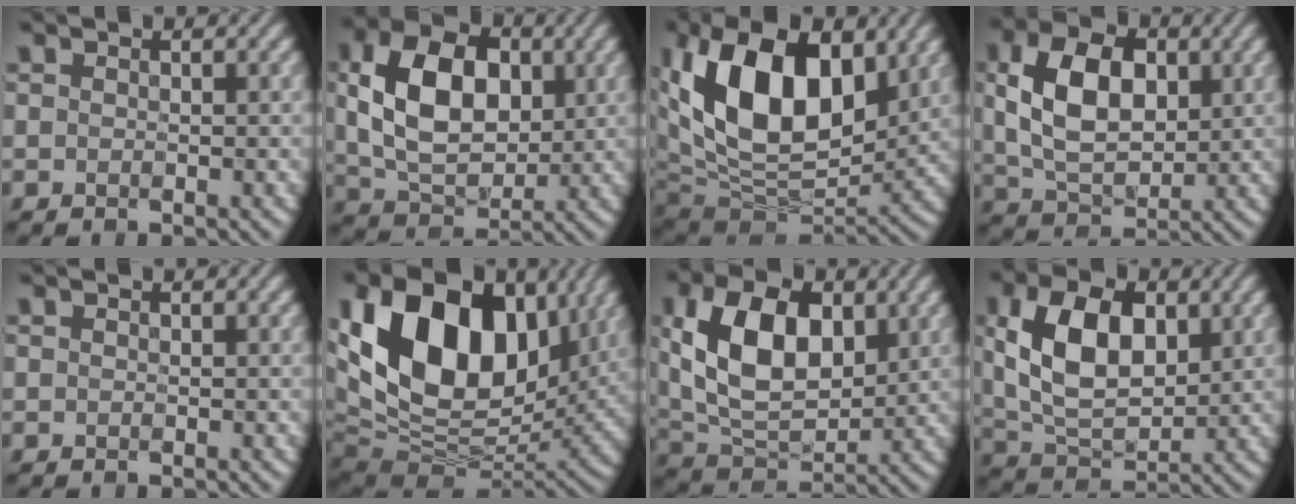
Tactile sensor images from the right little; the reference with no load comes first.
{"total": 9.4, "force": [1.1, 6.3, 7.0], "torque": [-0.142, 0.005, 0.016]}
{"total": 14.9, "force": [3.7, 8.9, 11.3], "torque": [-0.204, 0.007, 0.062]}
{"total": 8.2, "force": [1.0, 5.2, 6.3], "torque": [-0.129, 0.007, 0.017]}
{"total": 0.0}
{"total": 17.7, "force": [4.3, 11.8, 12.5], "torque": [-0.241, 0.015, 0.068]}
{"total": 10.8, "force": [2.1, 6.7, 8.2], "torque": [-0.167, 0.006, 0.032]}
{"total": 9.5, "force": [1.7, 5.7, 7.4], "torque": [-0.156, 0.006, 0.027]}